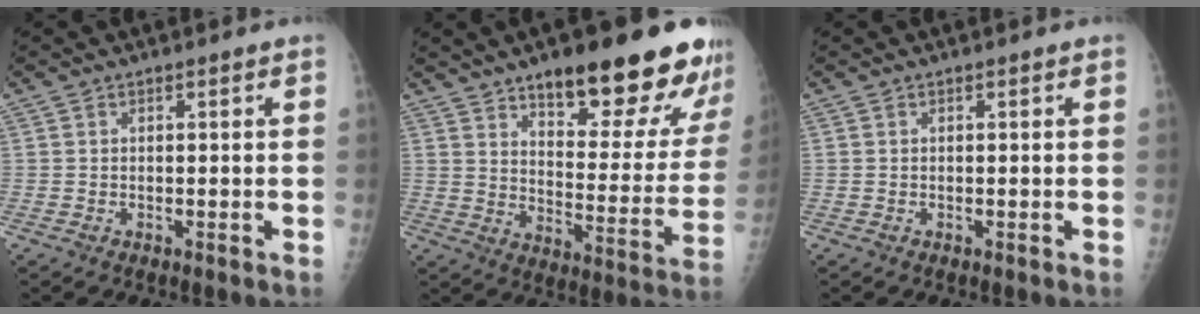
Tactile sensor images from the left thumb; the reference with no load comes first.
{"total": 24.6, "force": [16.9, 7.5, 16.2], "torque": [-0.168, -0.087, 0.237]}
{"total": 0.0}